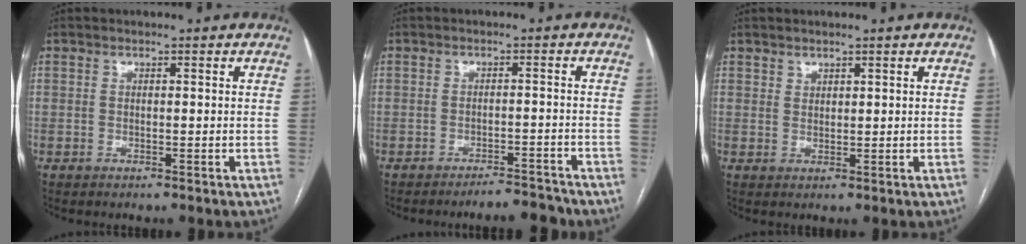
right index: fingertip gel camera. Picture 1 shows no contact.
{"total": 4.0, "force": [-4.0, 0.1, 0.4], "torque": [0.005, -0.002, -0.058]}
{"total": 4.6, "force": [3.3, 3.2, 0.2], "torque": [-0.004, 0.002, 0.069]}